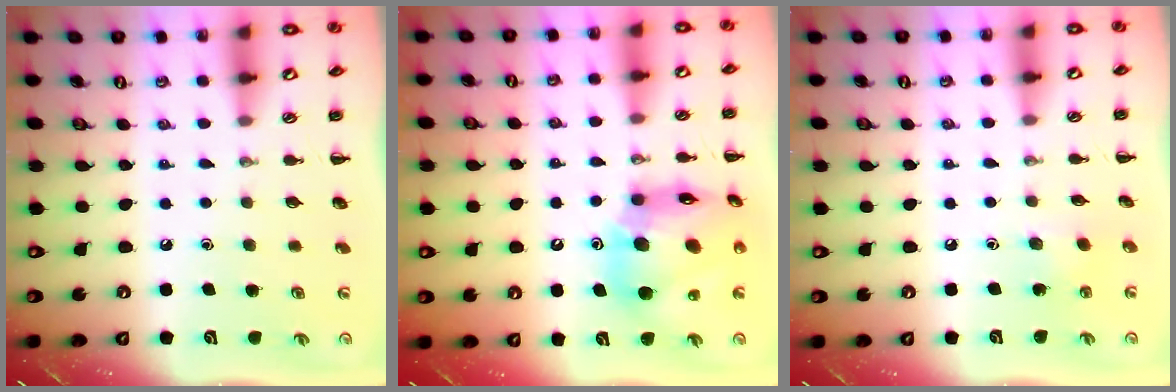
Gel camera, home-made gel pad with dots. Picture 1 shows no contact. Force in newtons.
{"total": 16.7, "press": 16.1, "slide": 4.8}
{"total": 4.3, "press": 4.1, "slide": 1.3}